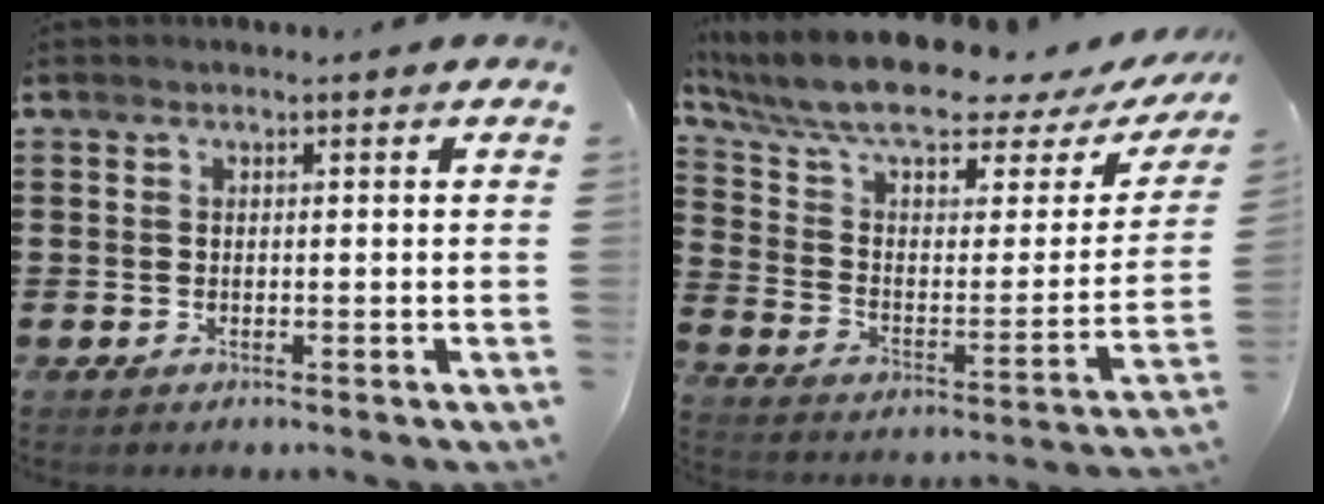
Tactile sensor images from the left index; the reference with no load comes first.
{"total": 10.9, "force": [8.8, 2.0, 6.0], "torque": [-0.136, -0.059, 0.150]}